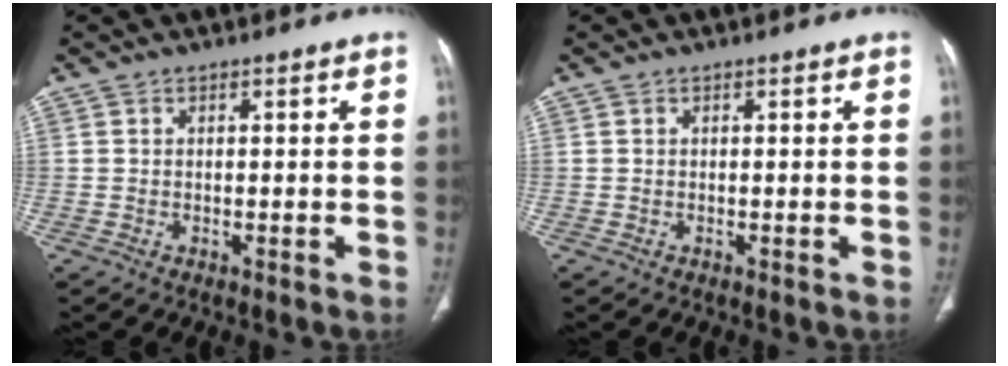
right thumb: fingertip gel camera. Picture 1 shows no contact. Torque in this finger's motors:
{"motor_torque": [0.00, 0.00, 0.00, 0.00, 0.00]}